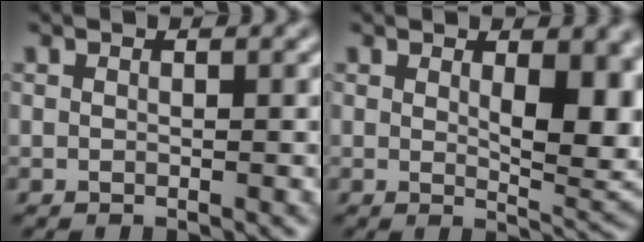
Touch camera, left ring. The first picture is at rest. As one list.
[{"total": 6.6, "force": [1.0, 2.6, 5.9], "torque": [-0.079, -0.007, 0.025]}]